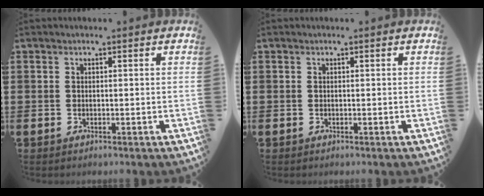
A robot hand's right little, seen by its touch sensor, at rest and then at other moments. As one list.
[{"total": 0.0}]